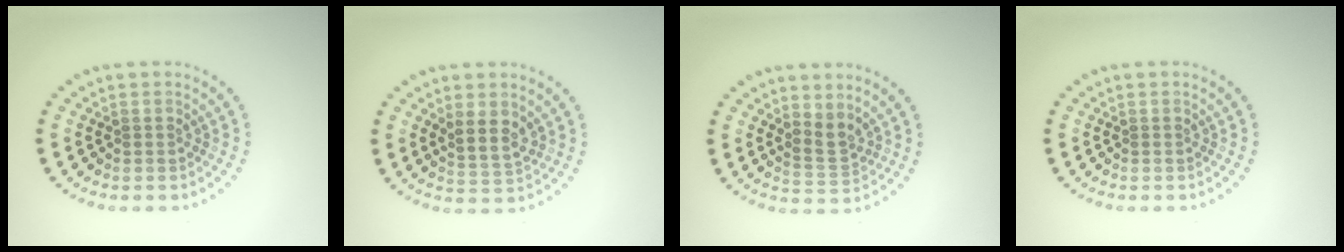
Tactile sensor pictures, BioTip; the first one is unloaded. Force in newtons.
{"total": 2.3, "press": 1.9, "slide": 1.2}
{"total": 2.1, "press": 1.5, "slide": 1.5}
{"total": 0.0}